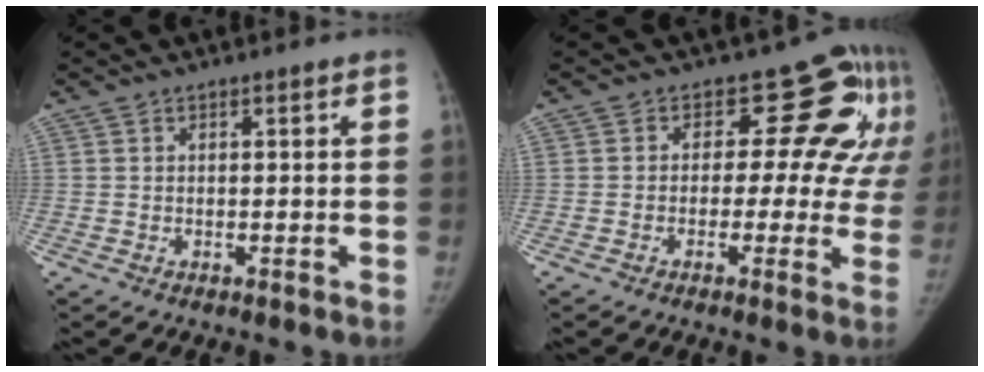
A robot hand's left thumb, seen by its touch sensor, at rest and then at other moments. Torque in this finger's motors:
{"motor_torque": [-0.43, 0.40, -0.20, 0.15, -0.01]}